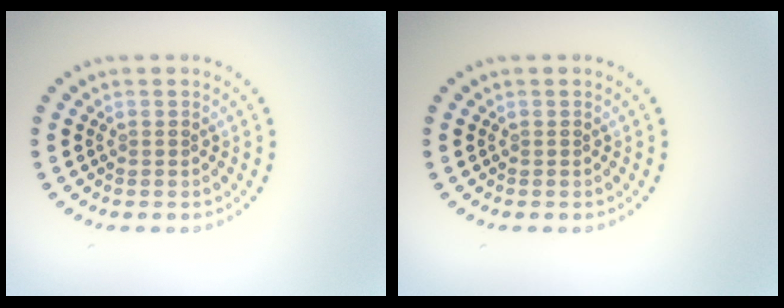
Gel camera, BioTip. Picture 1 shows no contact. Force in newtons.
{"total": 0.0}